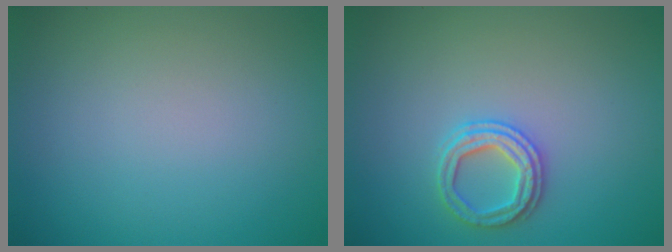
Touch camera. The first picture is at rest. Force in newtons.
{"total": 2.4, "press": 2.4, "slide": 0.2}